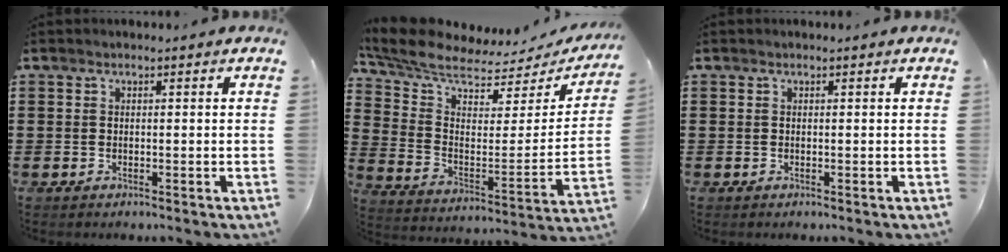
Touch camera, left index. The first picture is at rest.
{"total": 6.2, "force": [5.4, 1.8, 2.5], "torque": [-0.078, -0.048, 0.090]}
{"total": 0.0}